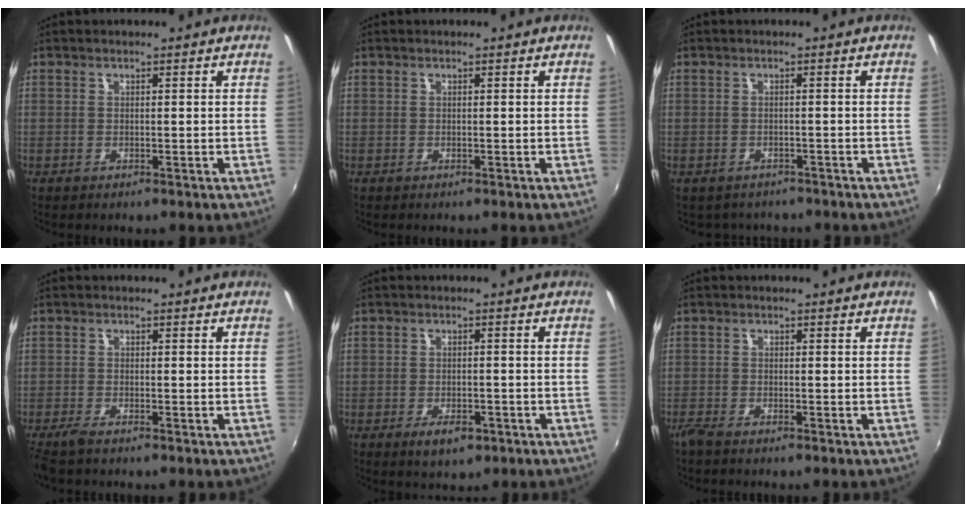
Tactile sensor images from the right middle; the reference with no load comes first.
{"total": 0.0}
{"total": 2.8, "force": [-2.4, 1.5, 0.3], "torque": [-0.014, -0.013, -0.032]}
{"total": 2.8, "force": [-2.3, 0.3, 1.6], "torque": [-0.043, -0.011, -0.047]}
{"total": 4.4, "force": [-2.1, 2.2, 3.1], "torque": [-0.068, -0.009, -0.031]}
{"total": 1.7, "force": [-1.5, 0.1, 0.9], "torque": [-0.022, -0.007, -0.032]}